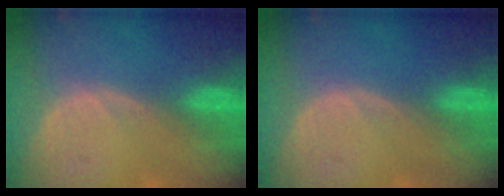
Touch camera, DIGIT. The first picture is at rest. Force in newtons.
{"total": 0.0}